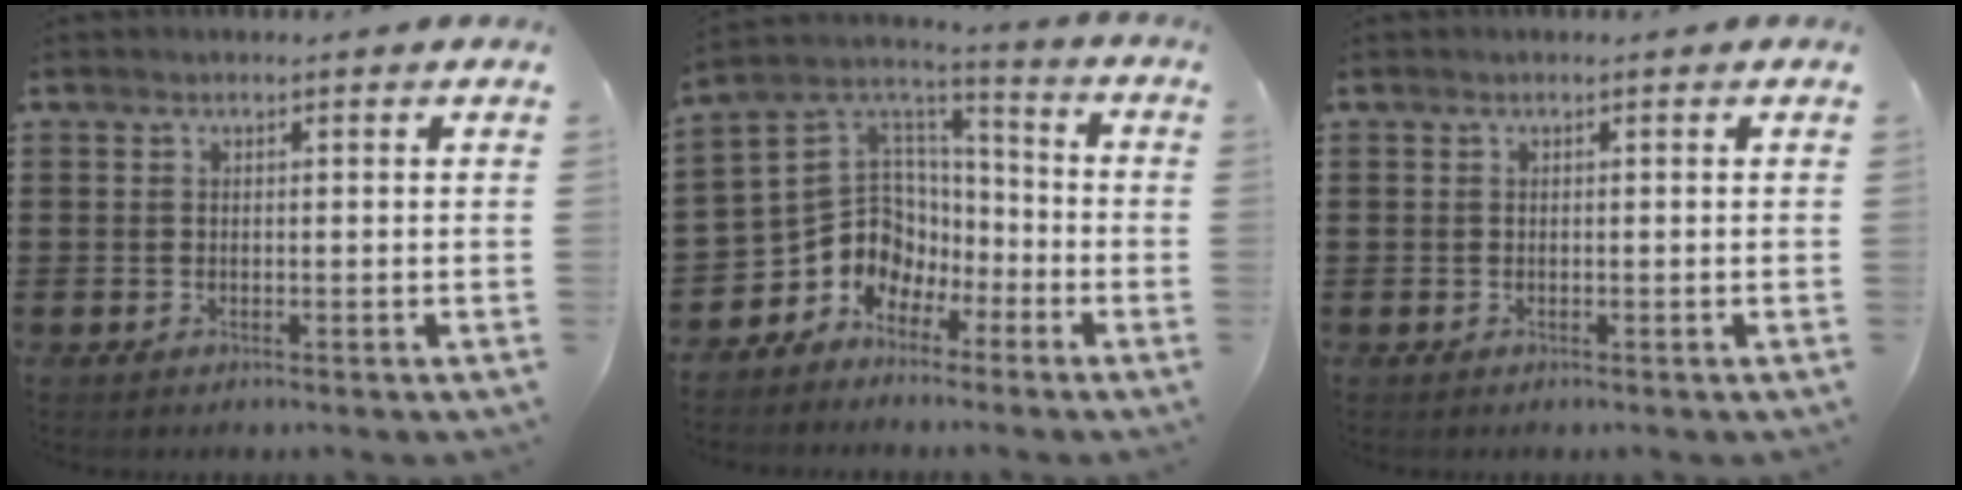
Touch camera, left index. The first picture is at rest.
{"total": 9.4, "force": [-3.6, 8.5, 1.8], "torque": [-0.079, -0.007, -0.068]}
{"total": 0.0}